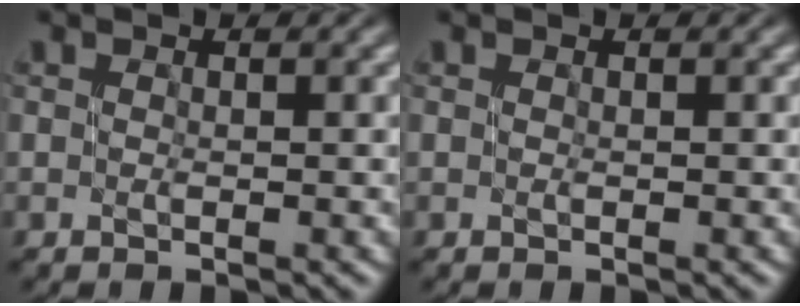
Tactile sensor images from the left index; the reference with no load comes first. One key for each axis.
{"total": 0.0}